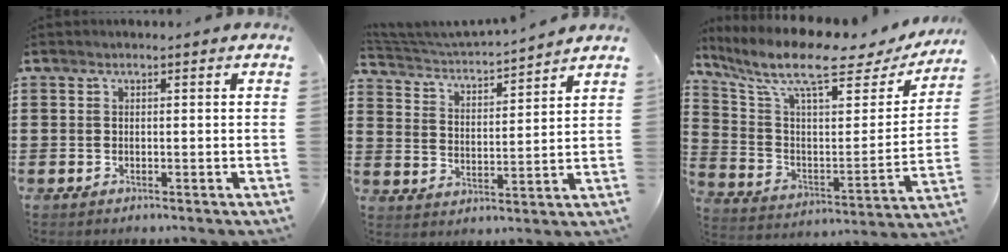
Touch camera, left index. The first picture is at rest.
{"total": 3.8, "force": [3.7, 0.0, 0.9], "torque": [-0.038, -0.032, 0.056]}
{"total": 11.8, "force": [8.8, 2.7, 7.5], "torque": [-0.172, -0.049, 0.147]}